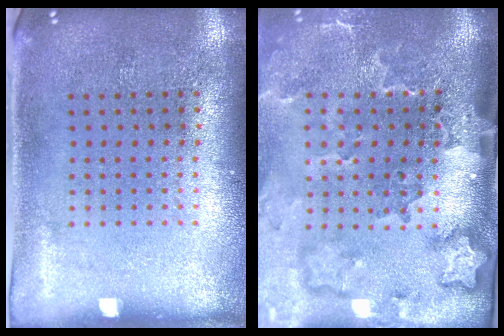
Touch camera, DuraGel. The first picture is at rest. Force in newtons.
{"total": 3.5, "press": 2.5, "slide": 2.4}